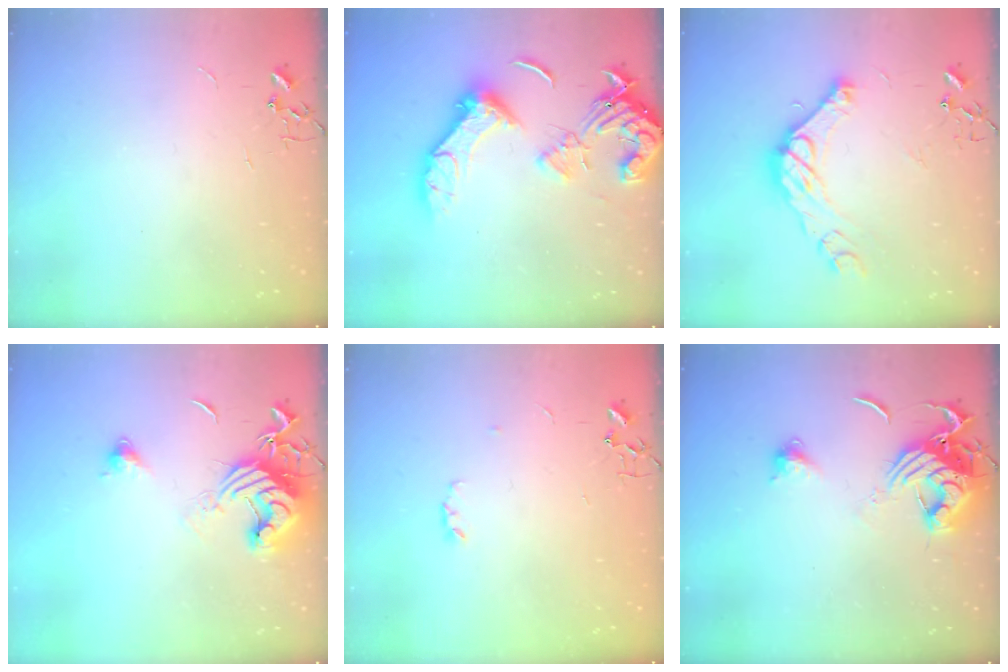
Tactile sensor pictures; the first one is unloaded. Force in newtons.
{"total": 17.6, "press": 17.6, "slide": 1.5}
{"total": 14.2, "press": 14.2, "slide": 1.2}
{"total": 13.8, "press": 13.7, "slide": 1.8}
{"total": 3.1, "press": 3.1, "slide": 0.5}
{"total": 13.0, "press": 13.0, "slide": 1.4}